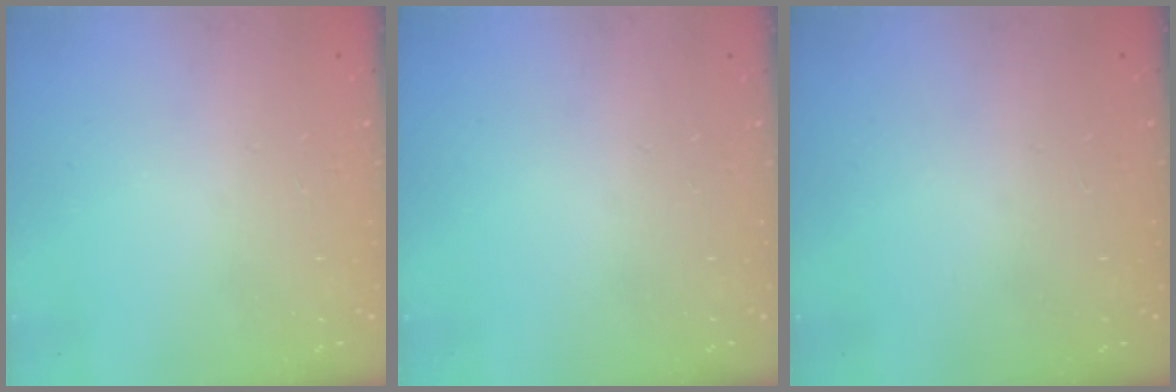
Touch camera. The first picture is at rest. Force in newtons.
{"total": 0.0}
{"total": 0.0}